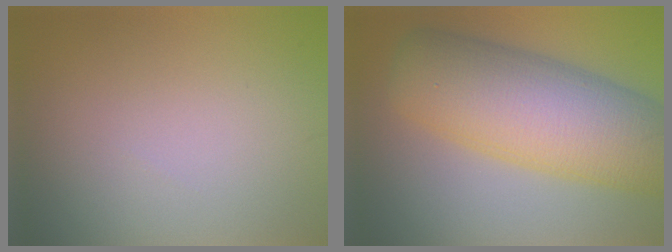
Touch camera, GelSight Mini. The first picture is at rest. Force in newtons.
{"total": 11.8, "press": 11.8, "slide": 0.3}